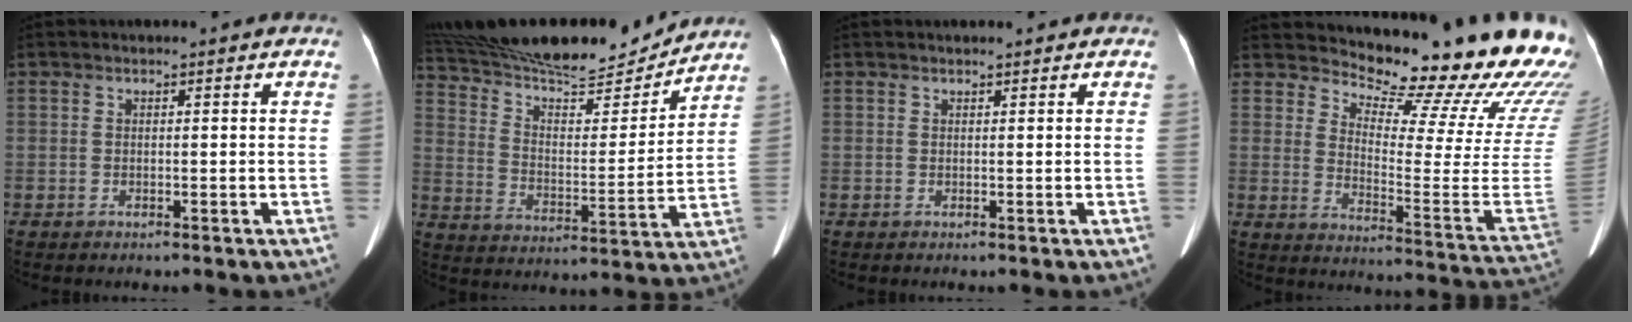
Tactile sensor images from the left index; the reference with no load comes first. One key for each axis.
{"total": 21.4, "fx": 19.9, "fy": 3.1, "fz": 7.3, "tx": -0.133, "ty": -0.007, "tz": 0.307}
{"total": 1.4, "fx": 1.3, "fy": 0.2, "fz": 0.5, "tx": -0.010, "ty": 0.018, "tz": 0.019}
{"total": 23.6, "fx": 22.2, "fy": 1.8, "fz": 7.8, "tx": -0.120, "ty": -0.149, "tz": 0.266}